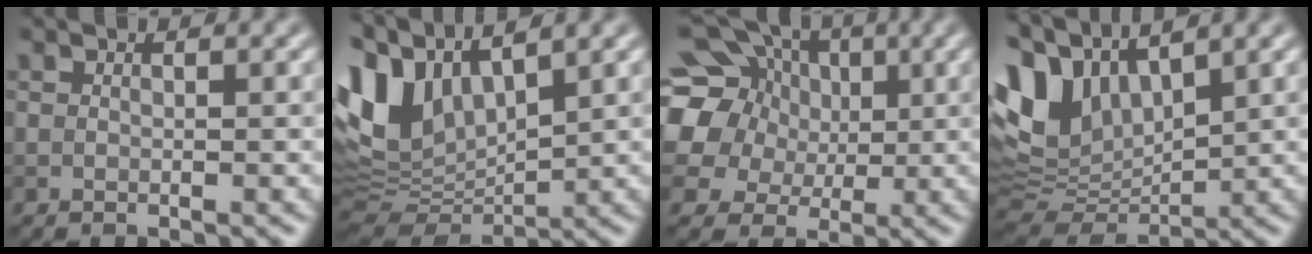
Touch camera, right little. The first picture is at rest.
{"total": 9.3, "force": [4.4, 5.0, 6.5], "torque": [-0.158, 0.009, 0.086]}
{"total": 17.9, "force": [5.1, 15.1, 8.2], "torque": [-0.212, 0.042, 0.075]}
{"total": 8.3, "force": [4.2, 4.9, 5.2], "torque": [-0.127, 0.009, 0.083]}